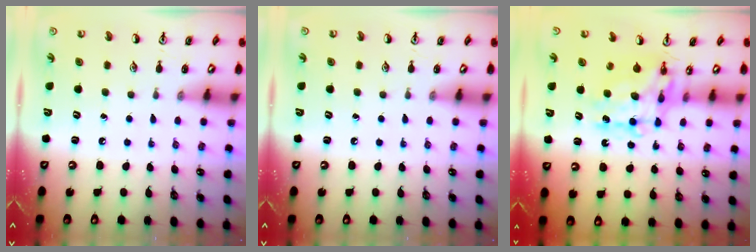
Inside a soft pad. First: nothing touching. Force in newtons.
{"total": 0.0}
{"total": 10.4, "press": 10.3, "slide": 0.8}